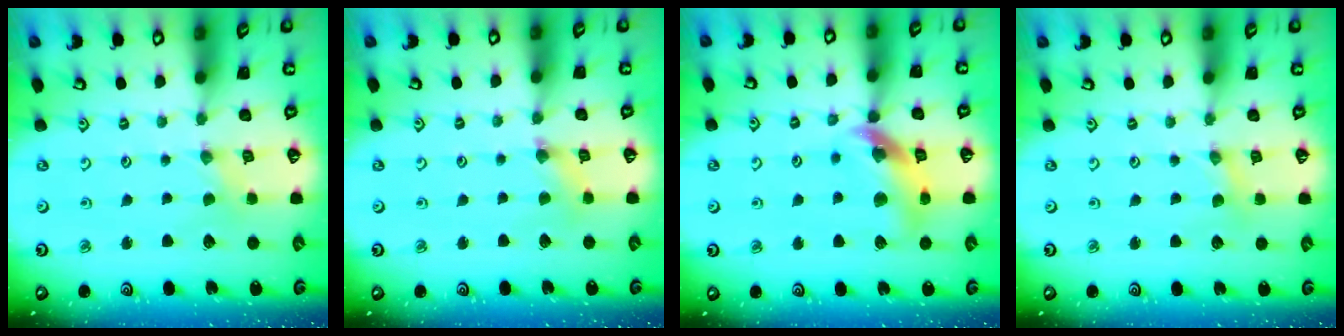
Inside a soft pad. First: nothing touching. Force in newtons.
{"total": 2.0, "press": 2.0, "slide": 0.4}
{"total": 13.4, "press": 13.3, "slide": 1.7}
{"total": 0.6, "press": 0.6, "slide": 0.1}